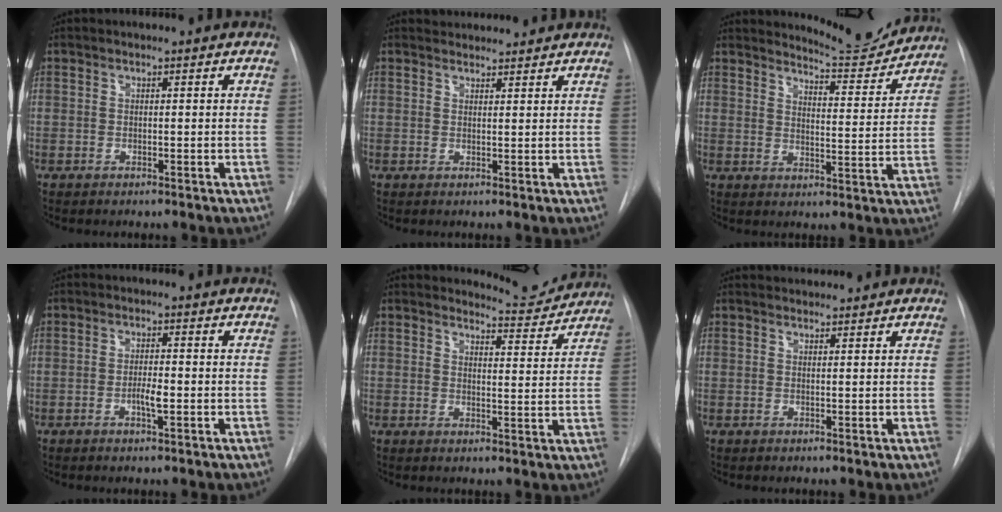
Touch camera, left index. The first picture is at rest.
{"total": 4.9, "force": [4.8, 0.8, 0.4], "torque": [-0.007, 0.025, 0.062]}
{"total": 8.9, "force": [8.9, 0.3, 0.2], "torque": [-0.005, -0.026, 0.118]}
{"total": 2.3, "force": [-0.7, 0.3, 2.2], "torque": [-0.039, 0.000, -0.012]}
{"total": 5.9, "force": [5.8, 0.4, -0.8], "torque": [0.009, -0.024, 0.068]}
{"total": 4.7, "force": [4.6, 0.6, 0.9], "torque": [-0.014, 0.032, 0.059]}